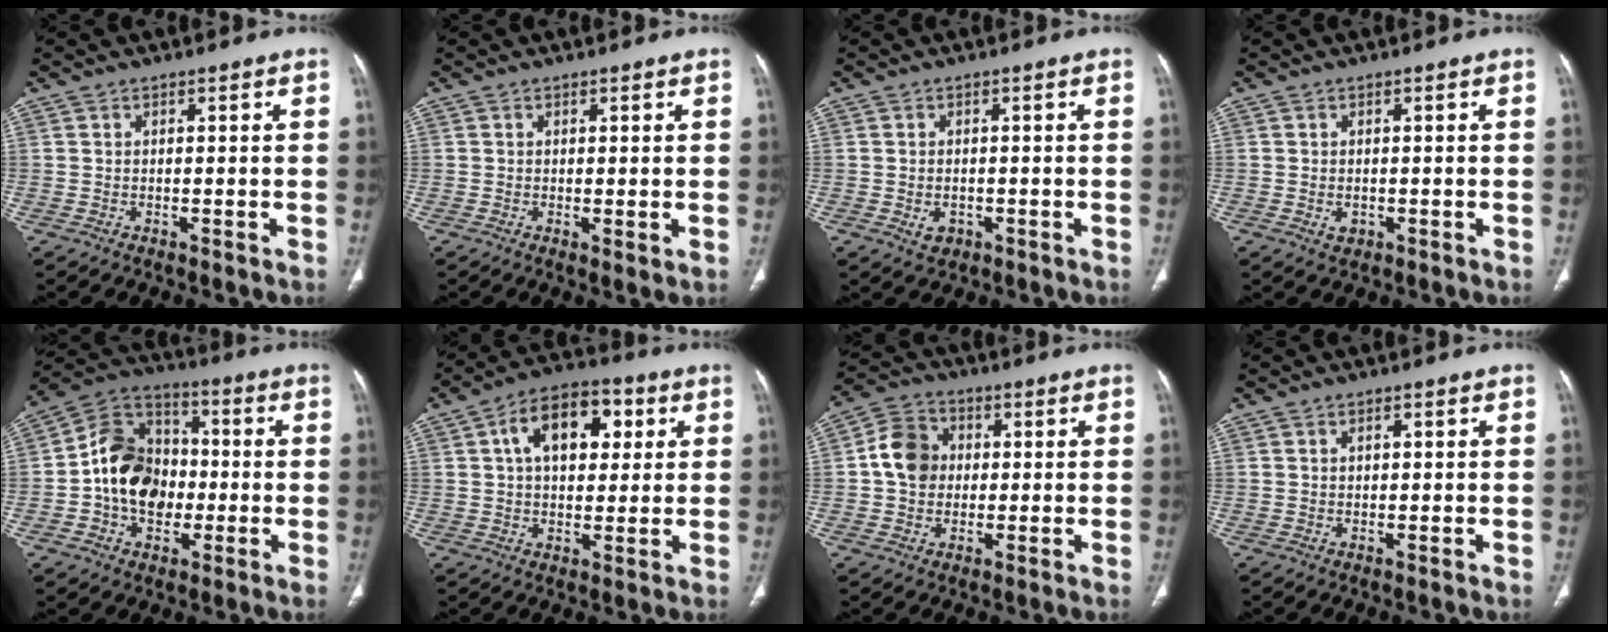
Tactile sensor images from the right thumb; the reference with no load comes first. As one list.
[{"total": 1.3, "force": [0.1, 0.4, 1.3], "torque": [-0.025, -0.008, 0.001]}, {"total": 3.1, "force": [-1.3, 2.3, 1.6], "torque": [-0.020, 0.008, -0.014]}, {"total": 1.7, "force": [-0.4, 1.3, 1.0], "torque": [-0.011, 0.000, -0.001]}, {"total": 15.9, "force": [-1.7, 12.2, 10.0], "torque": [-0.134, 0.035, -0.035]}, {"total": 13.8, "force": [4.0, 8.3, 10.2], "torque": [-0.134, 0.012, 0.057]}, {"total": 8.7, "force": [0.5, 7.4, 4.6], "torque": [-0.066, 0.016, 0.000]}, {"total": 1.1, "force": [0.4, 0.7, 0.8], "torque": [-0.012, 0.000, 0.008]}]